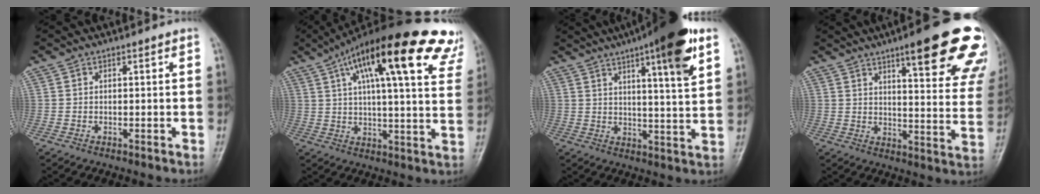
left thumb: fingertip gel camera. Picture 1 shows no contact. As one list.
[{"total": 28.6, "force": [15.7, 7.9, 22.6], "torque": [-0.306, 0.005, 0.212]}, {"total": 15.4, "force": [8.2, 2.5, 12.8], "torque": [-0.178, -0.028, 0.116]}, {"total": 22.8, "force": [14.3, 4.8, 17.1], "torque": [-0.187, -0.051, 0.176]}]